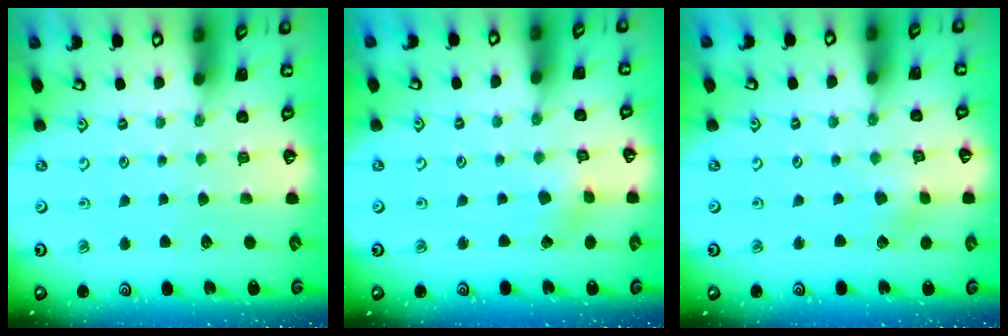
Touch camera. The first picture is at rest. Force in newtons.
{"total": 2.6, "press": 2.6, "slide": 0.3}
{"total": 3.1, "press": 3.0, "slide": 0.5}